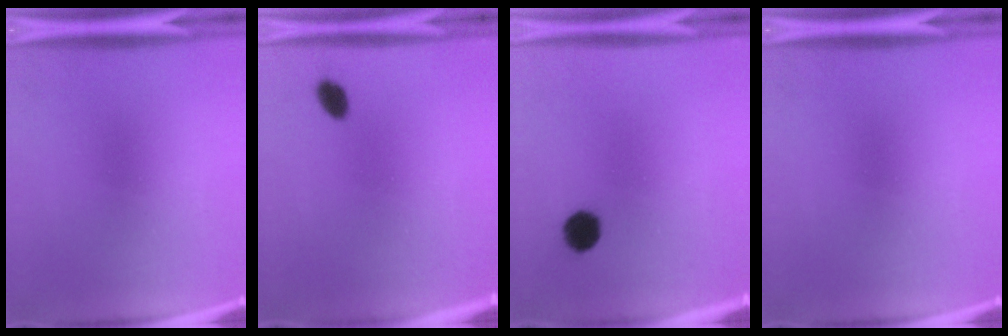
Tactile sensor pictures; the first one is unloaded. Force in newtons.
{"total": 2.9}
{"total": 5.4}
{"total": 0.0}